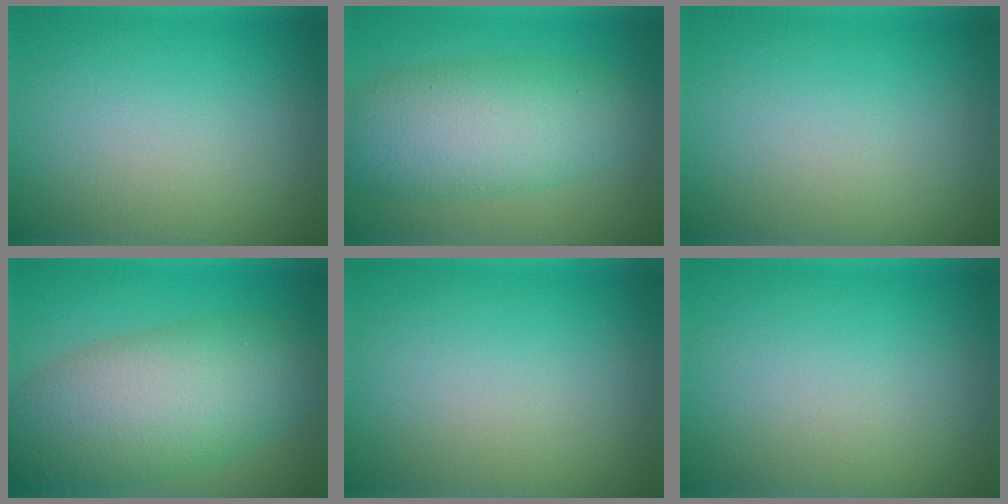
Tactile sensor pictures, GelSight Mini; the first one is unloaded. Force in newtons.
{"total": 7.6, "press": 7.6, "slide": 0.2}
{"total": 0.0}
{"total": 10.5, "press": 10.5, "slide": 0.6}
{"total": 0.0}
{"total": 0.0}